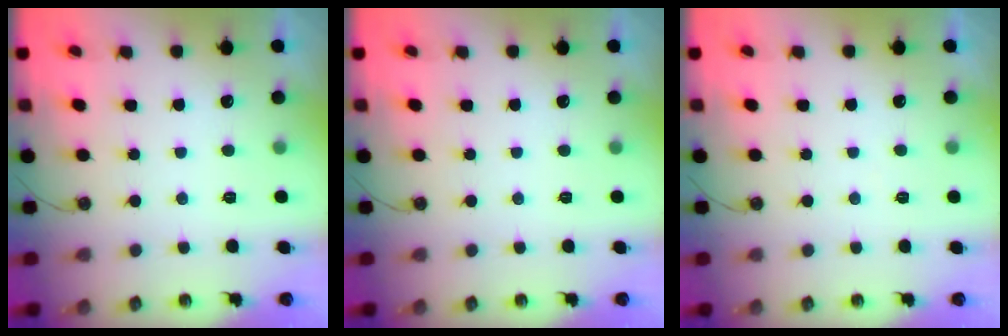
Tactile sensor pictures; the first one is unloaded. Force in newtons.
{"total": 0.0}
{"total": 2.3, "press": 2.2, "slide": 0.4}